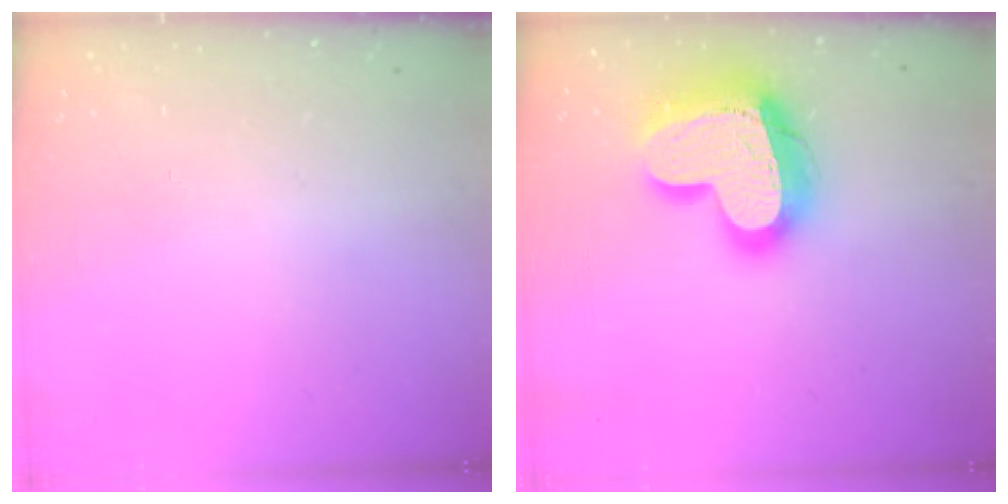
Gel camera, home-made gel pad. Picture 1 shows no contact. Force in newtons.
{"total": 22.7, "press": 22.6, "slide": 1.9}